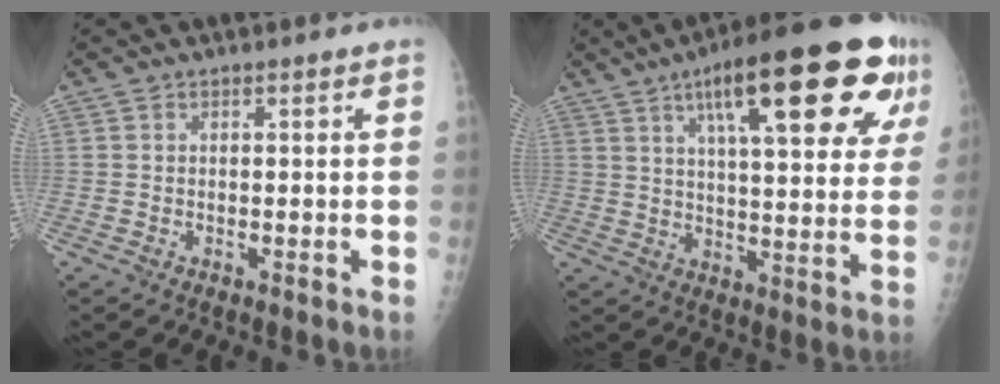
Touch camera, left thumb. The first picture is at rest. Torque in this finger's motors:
{"motor_torque": [2.97, 2.04, 1.79, -0.98, 0.17]}